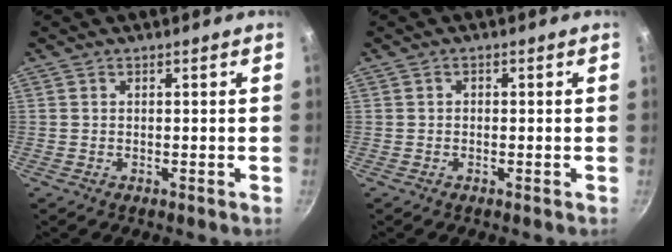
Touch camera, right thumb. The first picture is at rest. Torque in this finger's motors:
{"motor_torque": [-0.62, -0.11, -0.21, 0.25, 0.05]}